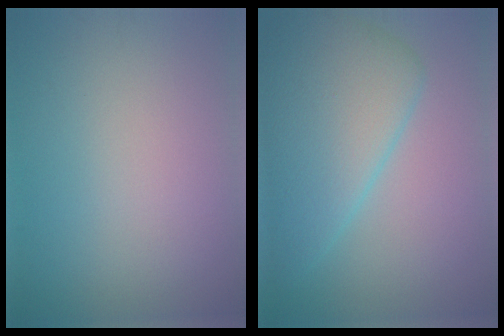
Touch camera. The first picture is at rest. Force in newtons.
{"total": 7.1, "press": 7.1, "slide": 0.3}